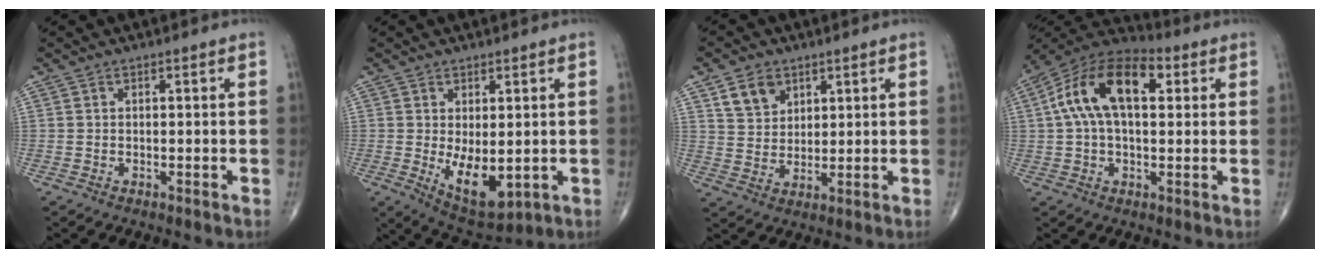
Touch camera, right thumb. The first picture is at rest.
{"total": 8.8, "force": [-0.8, 4.3, 7.7], "torque": [-0.107, -0.018, 0.007]}
{"total": 6.5, "force": [3.5, 4.7, 2.8], "torque": [-0.031, -0.020, 0.070]}
{"total": 16.0, "force": [3.6, 8.7, 12.9], "torque": [-0.231, 0.033, 0.054]}